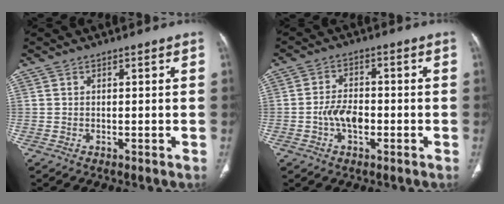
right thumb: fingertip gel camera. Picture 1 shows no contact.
{"total": 5.6, "force": [-1.6, 3.3, 4.3], "torque": [-0.070, 0.015, -0.032]}